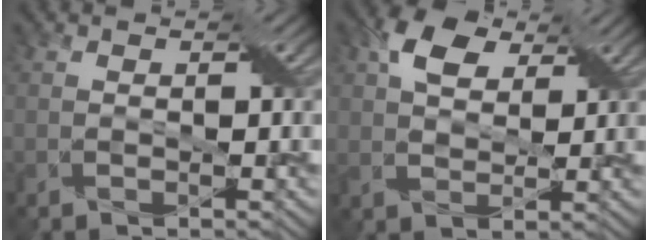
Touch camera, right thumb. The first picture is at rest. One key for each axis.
{"total": 6.4, "fx": 3.2, "fy": 4.1, "fz": 3.7, "tx": -0.082, "ty": 0.005, "tz": 0.052}